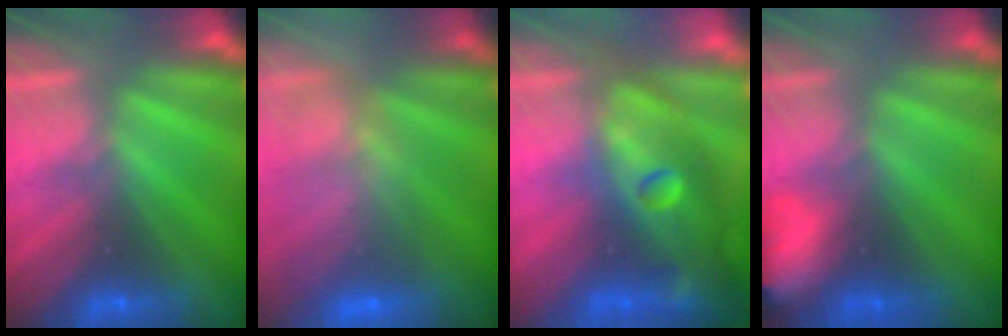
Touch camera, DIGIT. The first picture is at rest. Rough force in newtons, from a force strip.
{"total": 6.1}
{"total": 7.5}
{"total": 6.0}